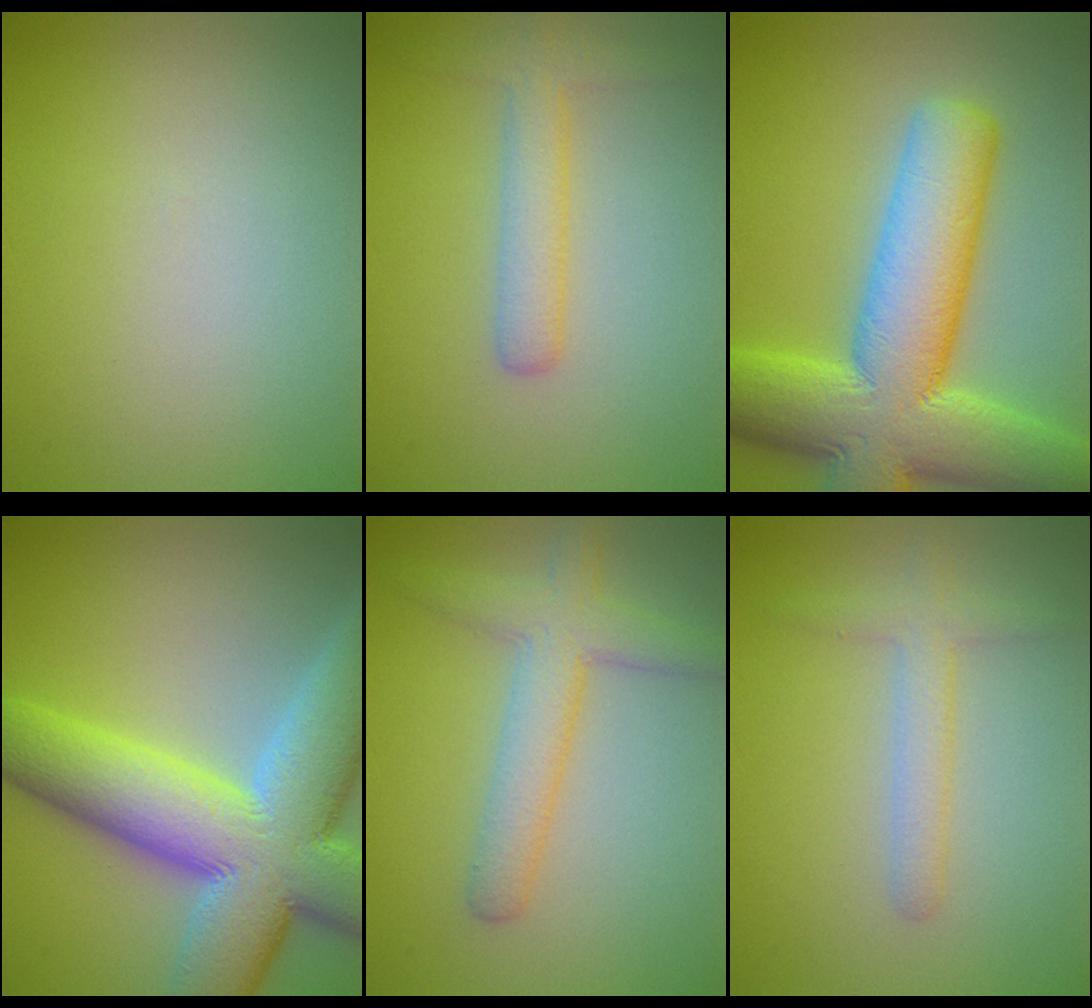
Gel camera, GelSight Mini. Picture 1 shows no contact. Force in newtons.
{"total": 3.0, "press": 3.0, "slide": 0.1}
{"total": 13.5, "press": 13.5, "slide": 0.7}
{"total": 14.3, "press": 14.2, "slide": 1.1}
{"total": 4.2, "press": 4.2, "slide": 0.2}
{"total": 2.3, "press": 2.3, "slide": 0.2}